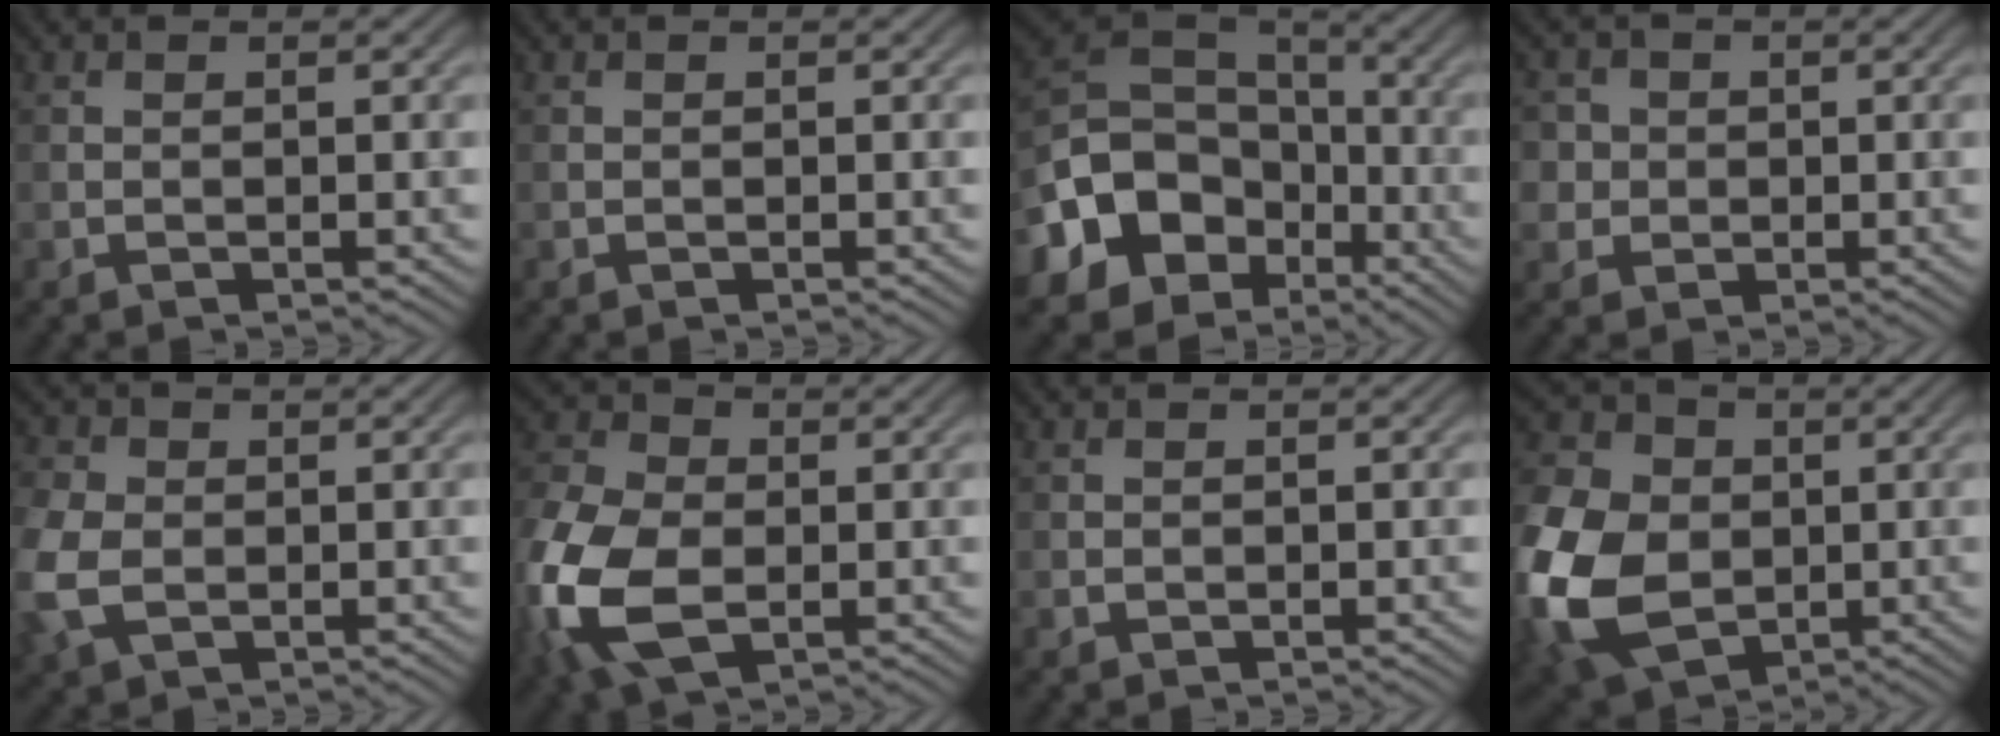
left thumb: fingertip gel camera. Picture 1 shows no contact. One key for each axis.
{"total": 0.0}
{"total": 15.9, "fx": -6.2, "fy": 11.8, "fz": 8.7, "tx": -0.204, "ty": -0.028, "tz": -0.119}
{"total": 4.3, "fx": 0.9, "fy": 4.1, "fz": 1.1, "tx": -0.033, "ty": 0.004, "tz": 0.011}
{"total": 7.4, "fx": -1.0, "fy": 5.5, "fz": 4.8, "tx": -0.161, "ty": -0.008, "tz": -0.027}
{"total": 14.2, "fx": -3.1, "fy": 9.3, "fz": 10.3, "tx": -0.288, "ty": -0.030, "tz": -0.061}
{"total": 0.6, "fx": -0.1, "fy": 0.5, "fz": 0.2, "tx": -0.001, "ty": -0.004, "tz": -0.002}
{"total": 16.4, "fx": -2.6, "fy": 12.3, "fz": 10.6, "tx": -0.297, "ty": -0.012, "tz": -0.057}